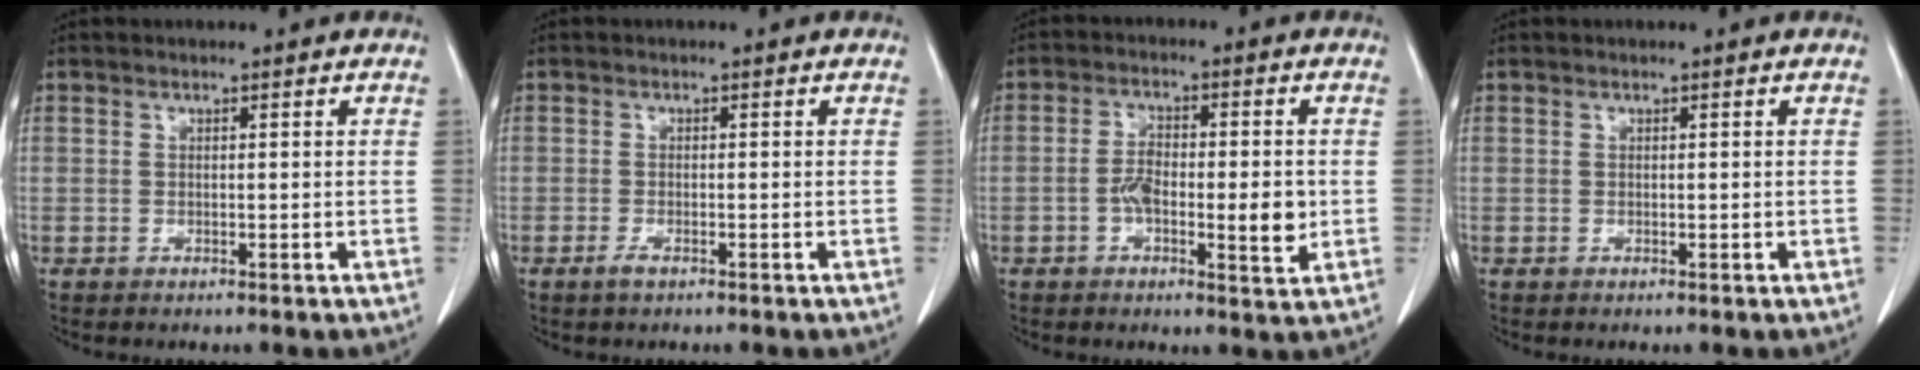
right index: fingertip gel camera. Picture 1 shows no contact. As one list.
[{"total": 1.2, "force": [-0.8, 0.2, 0.9], "torque": [-0.018, -0.002, -0.012]}, {"total": 8.0, "force": [-1.3, 2.6, 7.4], "torque": [-0.120, 0.000, -0.022]}, {"total": 0.0}]